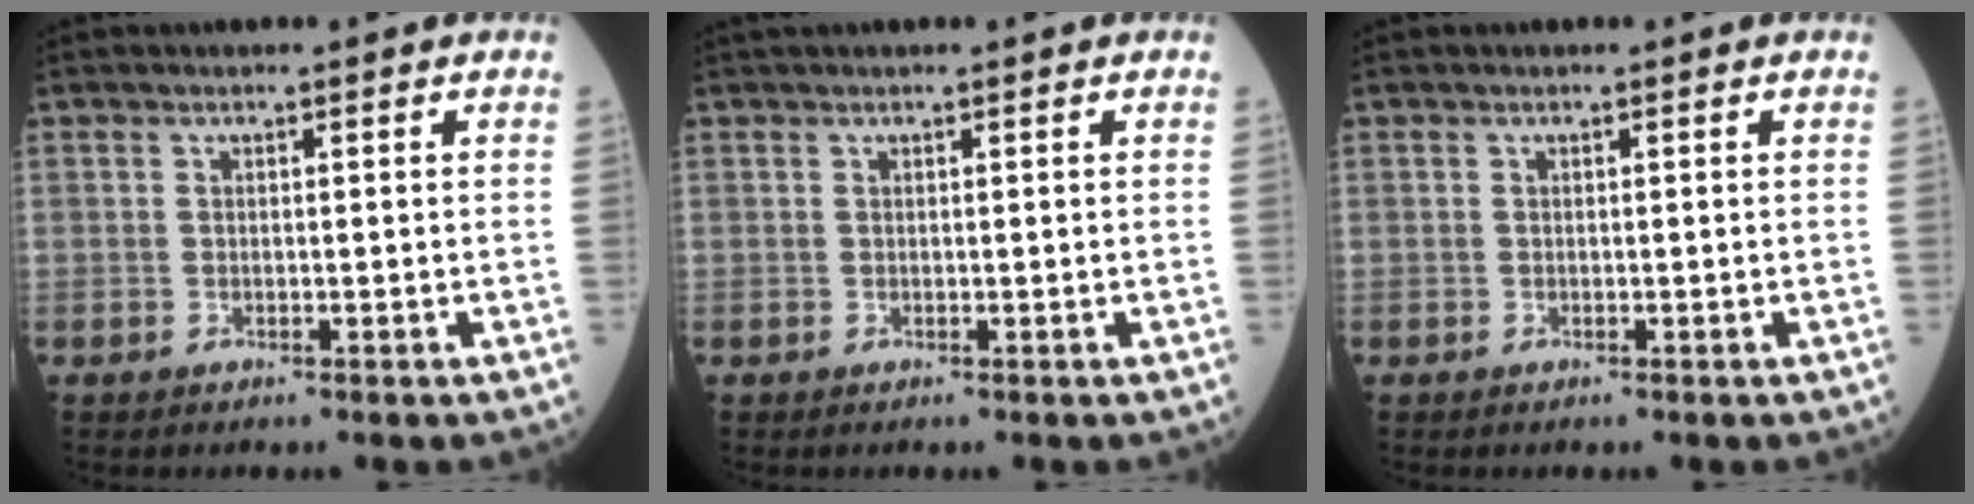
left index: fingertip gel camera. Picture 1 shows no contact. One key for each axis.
{"total": 1.9, "fx": 1.7, "fy": 0.0, "fz": 0.9, "tx": -0.010, "ty": 0.027, "tz": 0.030}
{"total": 0.0}